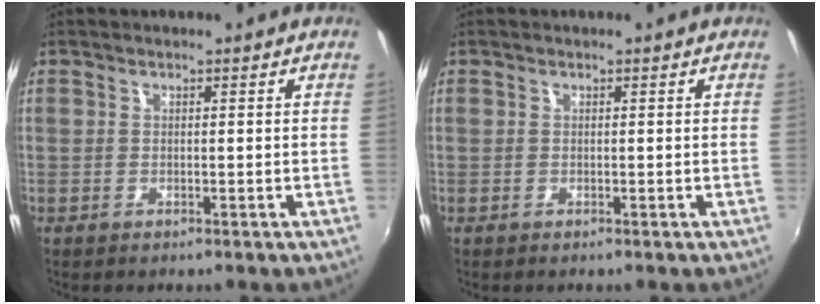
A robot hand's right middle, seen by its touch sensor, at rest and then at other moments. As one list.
[{"total": 0.0}]